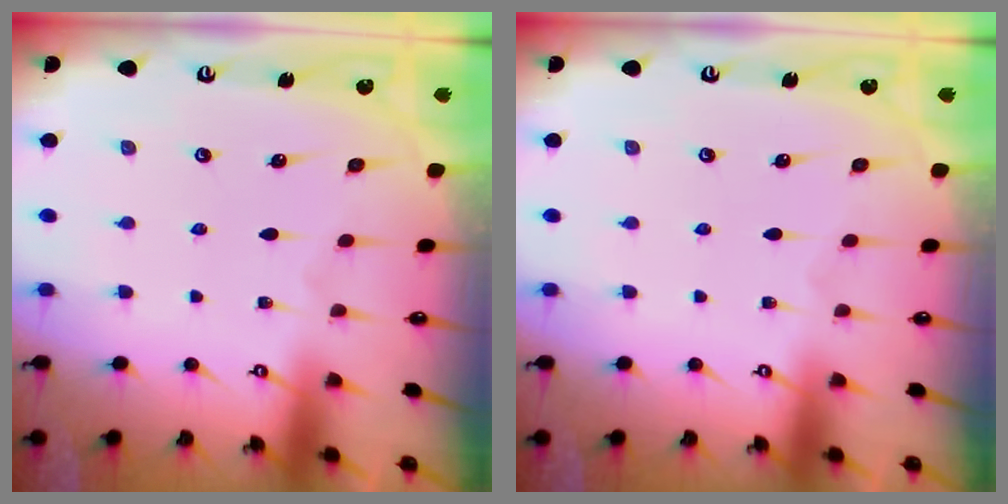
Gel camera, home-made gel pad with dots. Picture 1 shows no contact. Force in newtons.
{"total": 0.0}